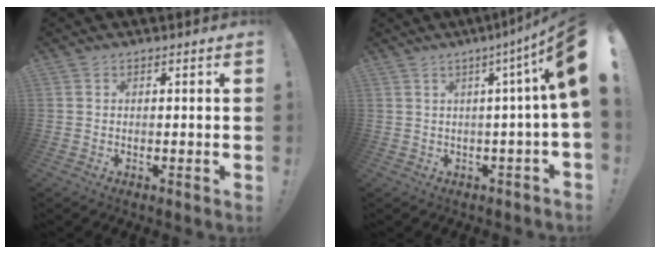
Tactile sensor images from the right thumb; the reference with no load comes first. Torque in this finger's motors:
{"motor_torque": [1.25, 3.65, 2.77, 0.00, 0.22]}